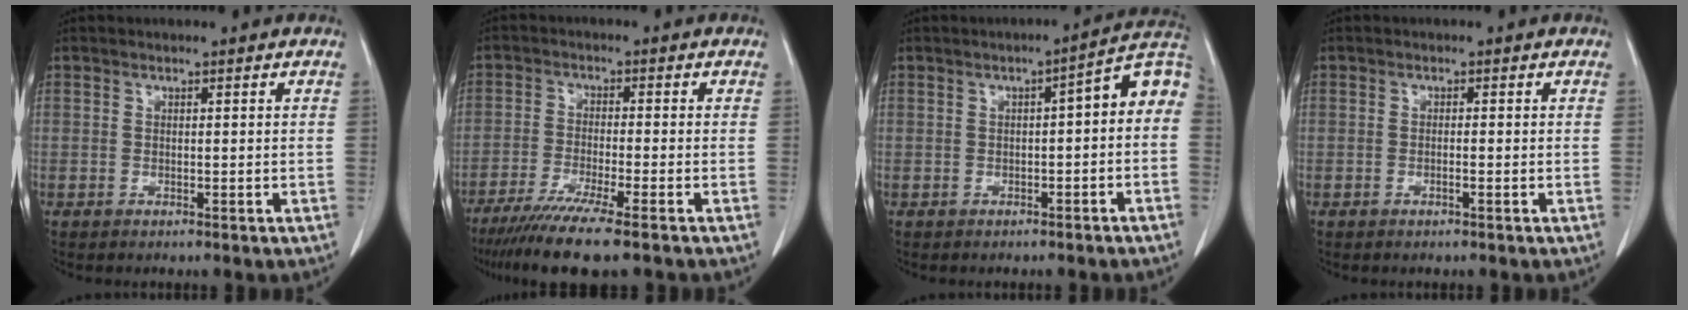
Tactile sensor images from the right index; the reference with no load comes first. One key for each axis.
{"total": 10.0, "fx": -7.4, "fy": -0.5, "fz": 6.7, "tx": -0.108, "ty": -0.029, "tz": -0.121}
{"total": 7.0, "fx": -0.4, "fy": 1.7, "fz": 6.8, "tx": -0.087, "ty": 0.033, "tz": -0.008}
{"total": 0.7, "fx": -0.3, "fy": 0.0, "fz": 0.7, "tx": -0.013, "ty": 0.001, "tz": -0.004}